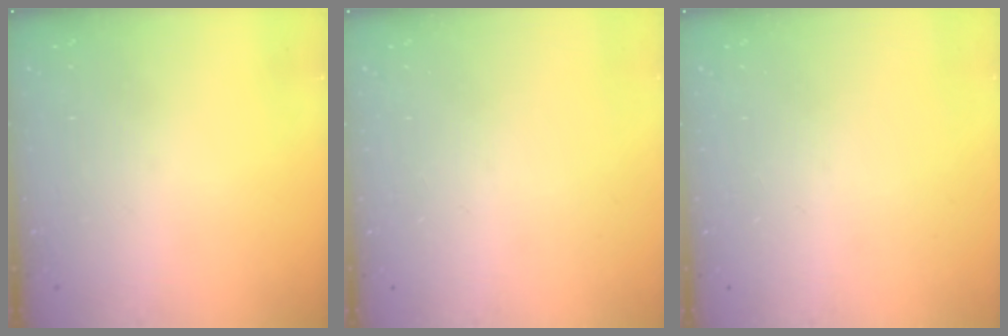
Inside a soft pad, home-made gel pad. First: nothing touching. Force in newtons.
{"total": 0.0}
{"total": 0.0}